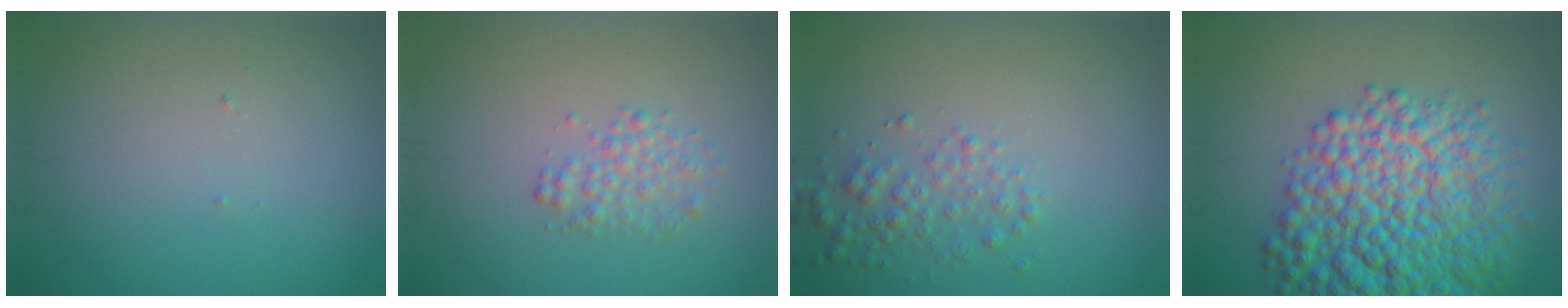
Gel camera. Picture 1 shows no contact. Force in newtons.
{"total": 2.0, "press": 2.0, "slide": 0.1}
{"total": 2.3, "press": 2.3, "slide": 0.0}
{"total": 11.8, "press": 11.8, "slide": 0.5}